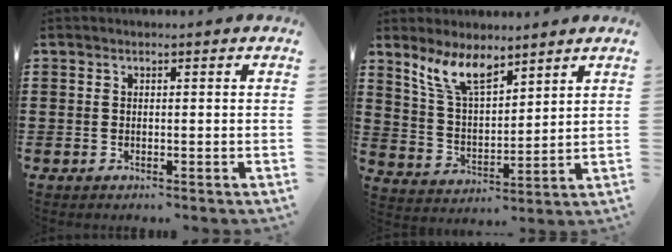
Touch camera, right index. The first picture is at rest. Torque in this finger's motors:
{"motor_torque": [0.91, 0.77, 0.20, 0.12]}